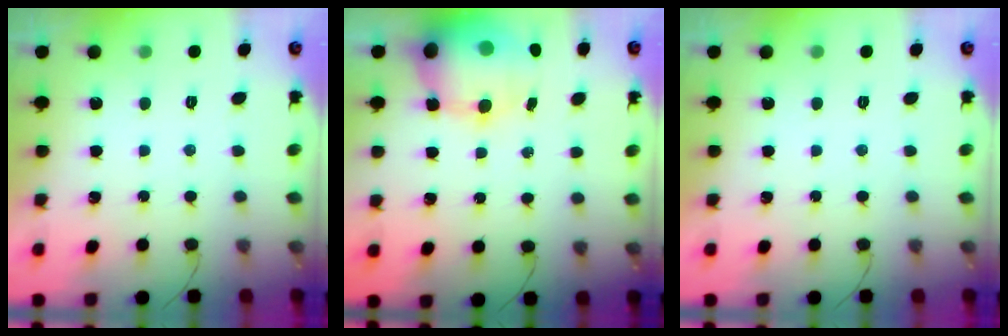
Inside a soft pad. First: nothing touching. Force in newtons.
{"total": 16.2, "press": 15.6, "slide": 4.3}
{"total": 0.0}